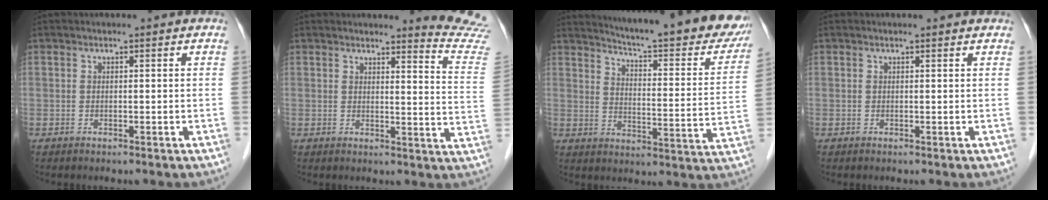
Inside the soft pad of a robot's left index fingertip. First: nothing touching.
{"total": 9.5, "force": [9.4, -1.3, 0.3], "torque": [0.001, -0.126, 0.077]}
{"total": 25.4, "force": [22.4, 2.8, 11.6], "torque": [-0.164, -0.082, 0.269]}
{"total": 0.7, "force": [0.7, -0.1, 0.1], "torque": [-0.013, -0.005, 0.003]}